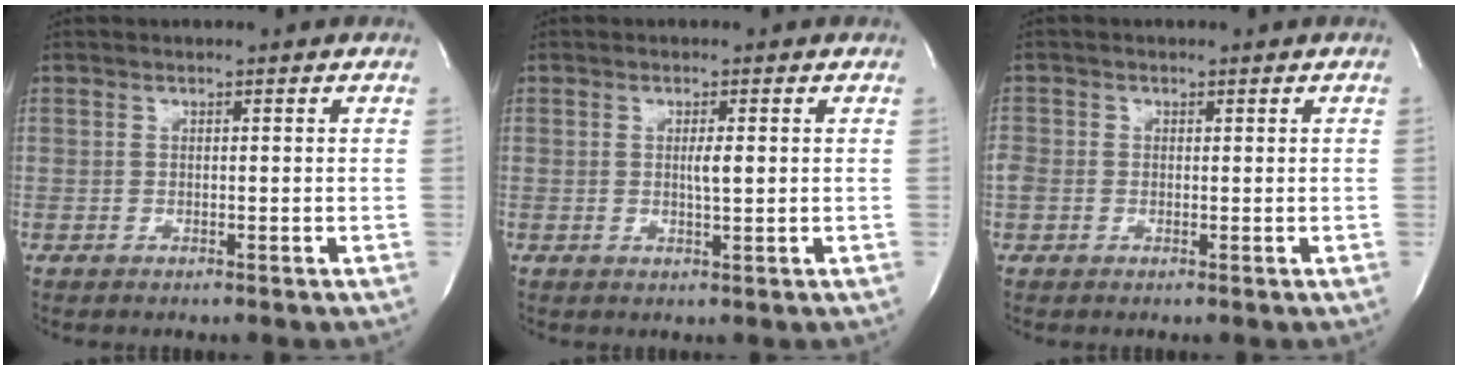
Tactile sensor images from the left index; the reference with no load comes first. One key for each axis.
{"total": 2.1, "fx": 0.0, "fy": 0.3, "fz": 2.0, "tx": -0.038, "ty": -0.005, "tz": -0.001}
{"total": 2.3, "fx": -0.2, "fy": 2.1, "fz": 1.0, "tx": -0.035, "ty": 0.010, "tz": -0.002}